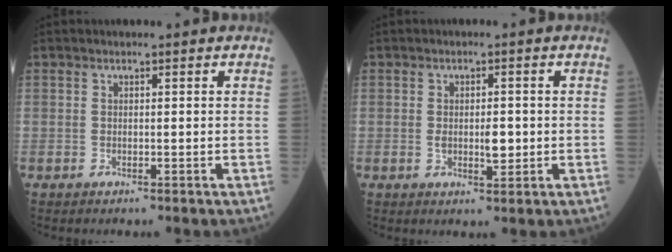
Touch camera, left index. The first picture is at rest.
{"total": 3.1, "force": [-0.5, 1.1, 2.8], "torque": [-0.045, -0.004, -0.006]}